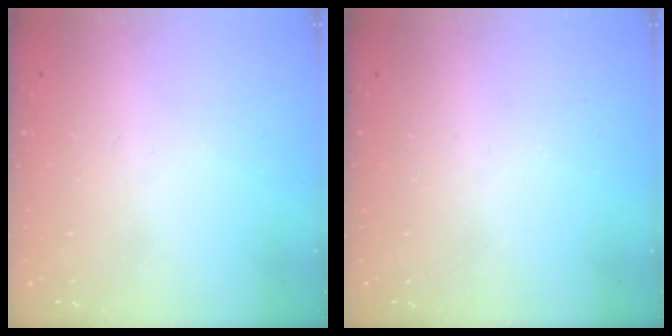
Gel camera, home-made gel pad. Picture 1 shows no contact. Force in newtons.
{"total": 0.0}